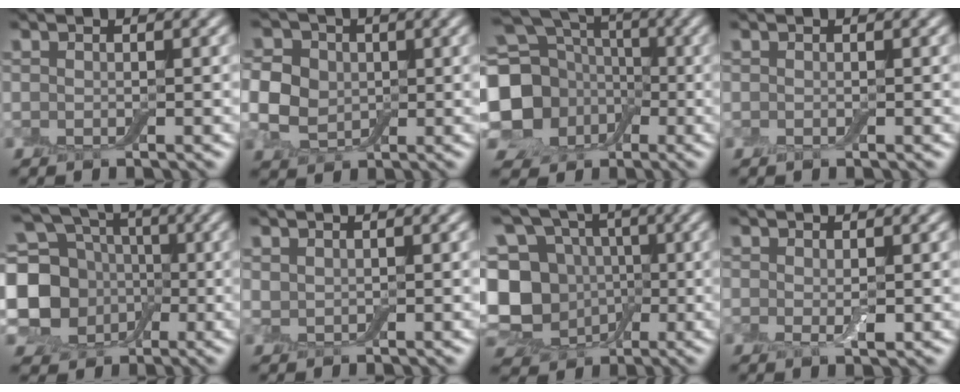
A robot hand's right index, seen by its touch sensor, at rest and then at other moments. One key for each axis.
{"total": 5.8, "fx": 0.3, "fy": 4.9, "fz": 3.1, "tx": -0.073, "ty": 0.011, "tz": -0.007}
{"total": 14.9, "fx": -0.7, "fy": 13.4, "fz": 6.5, "tx": -0.178, "ty": 0.007, "tz": -0.048}
{"total": 0.0}
{"total": 9.5, "fx": -0.3, "fy": 8.2, "fz": 4.8, "tx": -0.112, "ty": -0.011, "tz": -0.015}
{"total": 0.8, "fx": 0.6, "fy": 0.4, "fz": 0.2, "tx": -0.009, "ty": 0.000, "tz": 0.018}
{"total": 11.7, "fx": -0.3, "fy": 10.4, "fz": 5.3, "tx": -0.135, "ty": 0.019, "tz": -0.025}
{"total": 1.2, "fx": 0.1, "fy": 0.4, "fz": 1.1, "tx": -0.021, "ty": -0.002, "tz": 0.002}